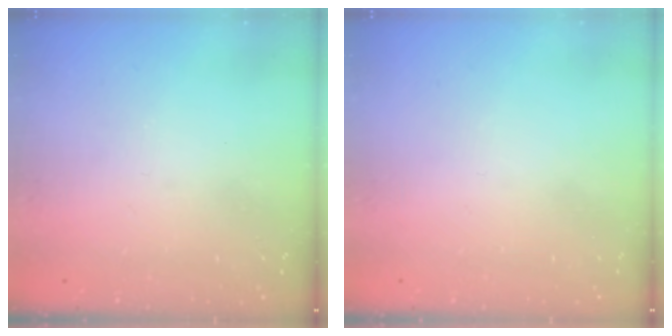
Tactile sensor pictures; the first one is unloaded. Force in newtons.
{"total": 1.5, "press": 1.5, "slide": 0.1}